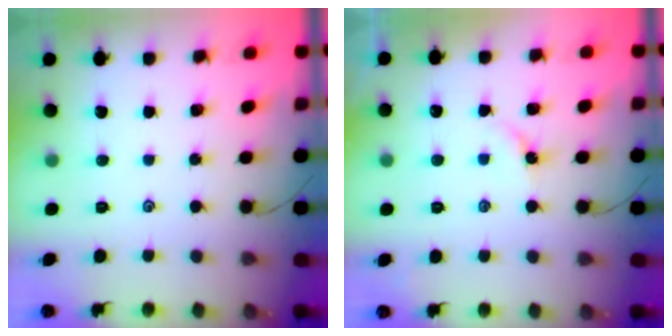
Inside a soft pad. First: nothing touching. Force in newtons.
{"total": 2.7, "press": 2.7, "slide": 0.5}